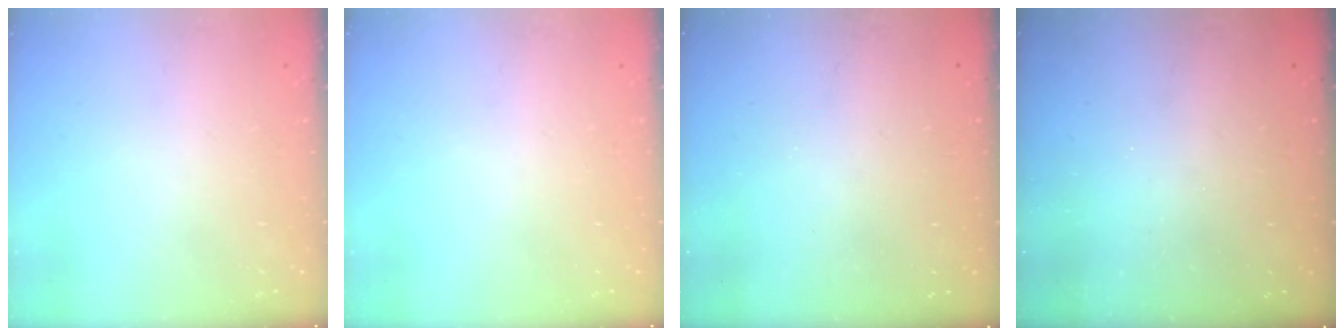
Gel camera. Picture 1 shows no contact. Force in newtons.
{"total": 0.0}
{"total": 3.2, "press": 3.2, "slide": 0.1}
{"total": 3.0, "press": 3.0, "slide": 0.6}